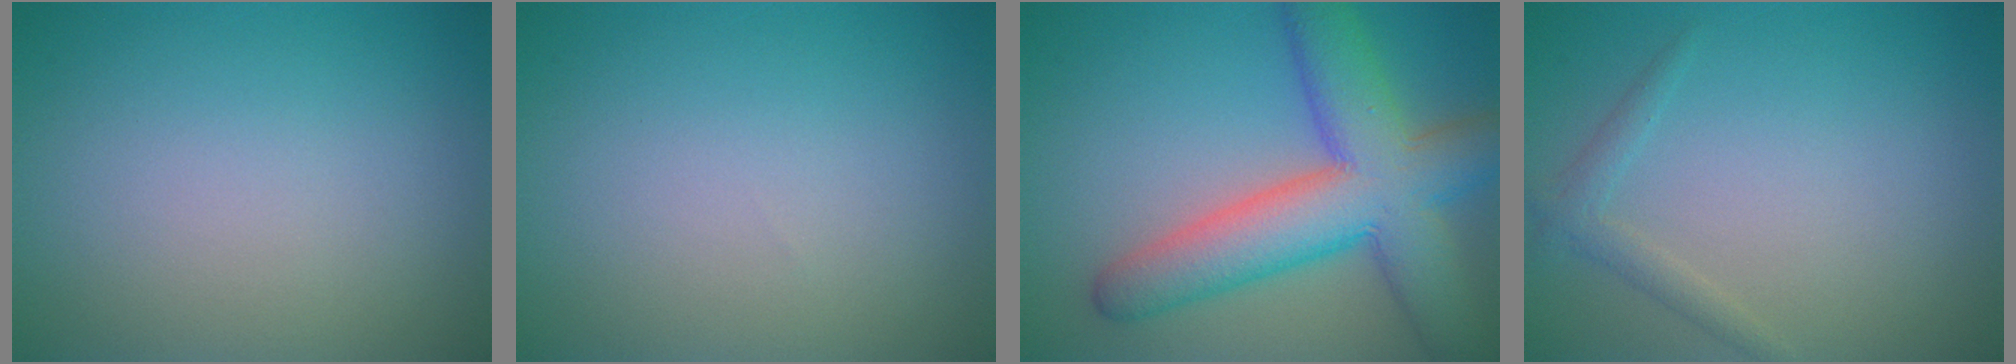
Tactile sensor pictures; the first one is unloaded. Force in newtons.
{"total": 0.0}
{"total": 9.9, "press": 9.8, "slide": 0.5}
{"total": 1.4, "press": 1.4, "slide": 0.1}